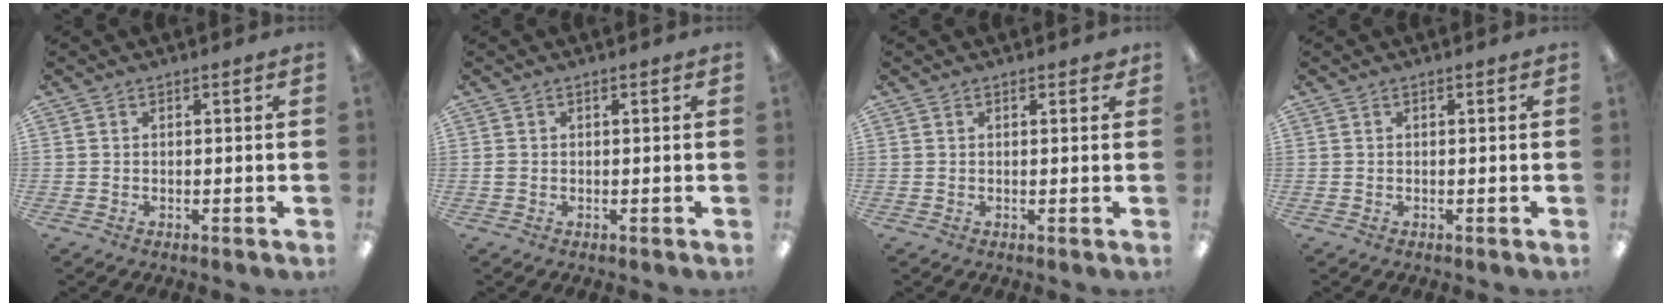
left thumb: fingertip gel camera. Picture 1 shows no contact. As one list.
[{"total": 0.7, "force": [-0.1, 0.6, 0.4], "torque": [-0.007, 0.004, -0.003]}, {"total": 1.1, "force": [0.8, 0.5, 0.5], "torque": [0.005, -0.004, 0.011]}, {"total": 0.0}]